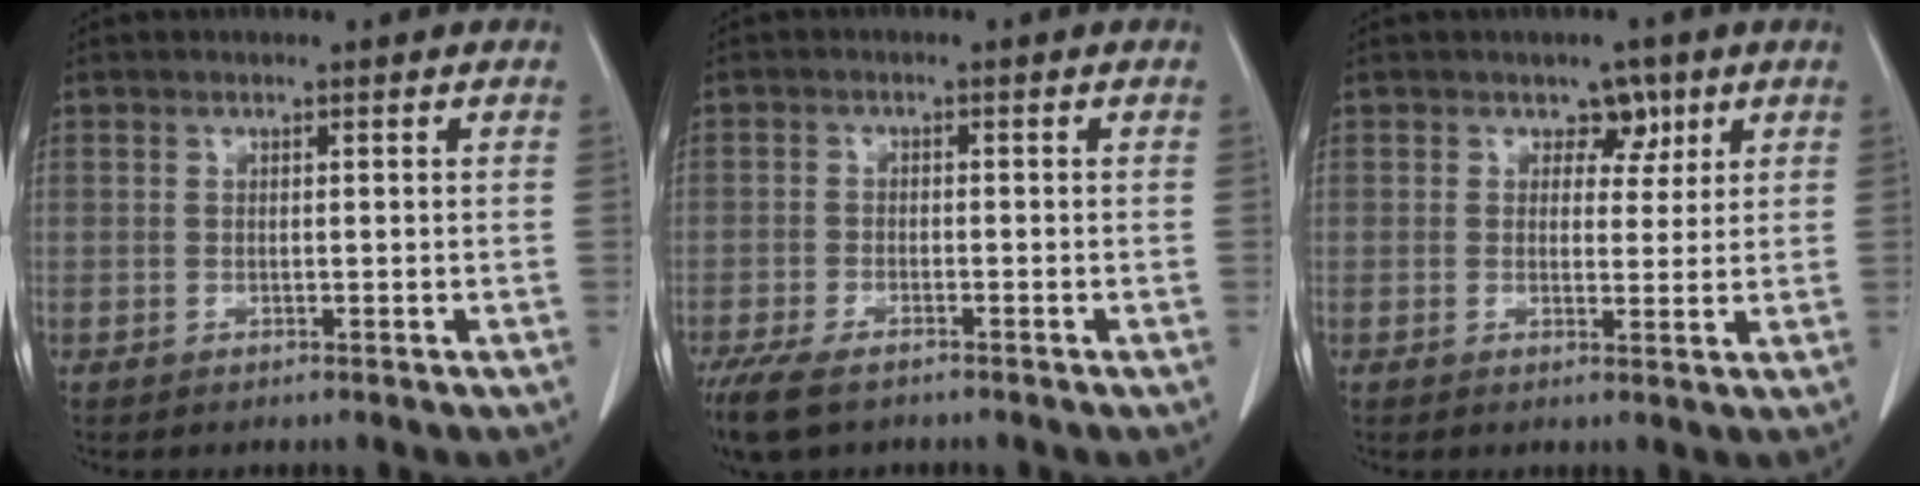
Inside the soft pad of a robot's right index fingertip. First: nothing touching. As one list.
[{"total": 7.5, "force": [-5.6, 2.5, 4.2], "torque": [-0.077, -0.015, -0.095]}, {"total": 3.3, "force": [1.7, 2.3, 1.5], "torque": [-0.008, 0.002, 0.022]}]